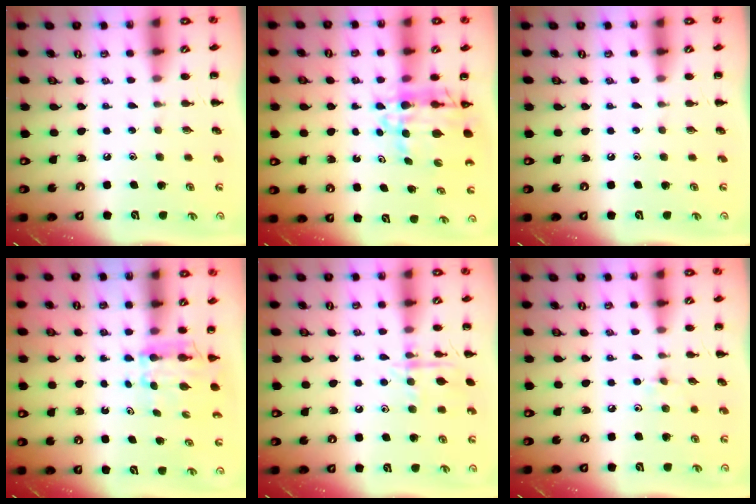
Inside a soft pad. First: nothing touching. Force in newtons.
{"total": 8.6, "press": 7.7, "slide": 3.6}
{"total": 0.0}
{"total": 5.9, "press": 5.9, "slide": 0.7}
{"total": 11.1, "press": 11.1, "slide": 0.5}
{"total": 4.0, "press": 3.7, "slide": 1.4}